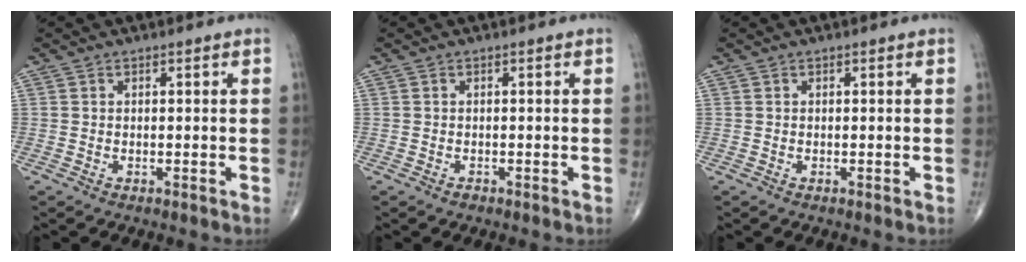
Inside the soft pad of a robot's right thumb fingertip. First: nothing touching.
{"total": 0.5, "force": [-0.4, 0.3, 0.1], "torque": [0.003, 0.000, -0.010]}
{"total": 0.0}